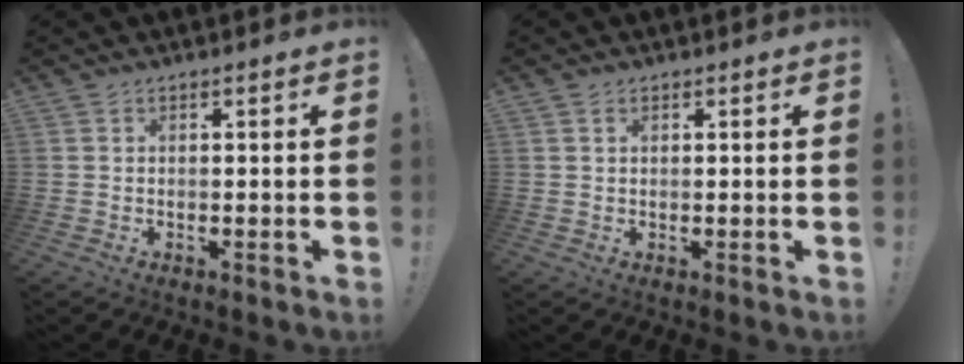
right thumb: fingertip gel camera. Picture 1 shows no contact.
{"total": 0.9, "force": [0.6, 0.6, 0.4], "torque": [-0.007, -0.001, 0.012]}